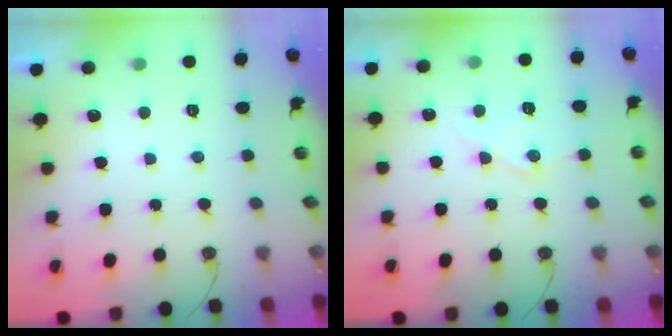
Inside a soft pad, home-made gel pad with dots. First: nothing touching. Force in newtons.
{"total": 9.8, "press": 9.7, "slide": 0.8}